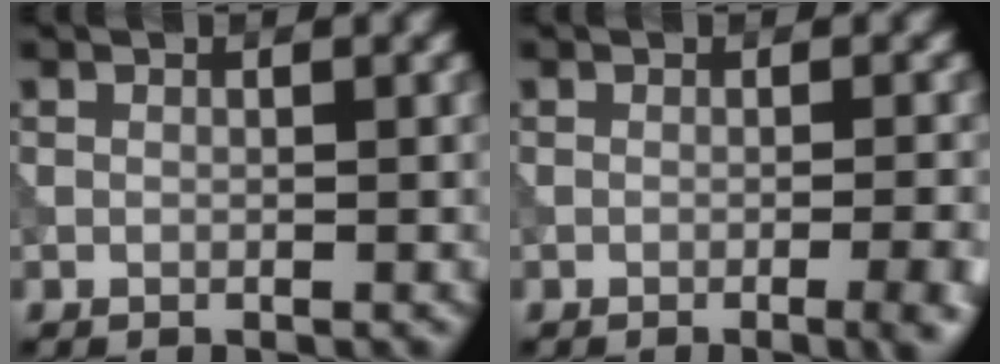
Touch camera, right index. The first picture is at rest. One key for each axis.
{"total": 4.2, "fx": -1.5, "fy": 1.6, "fz": 3.6, "tx": -0.022, "ty": 0.006, "tz": -0.015}